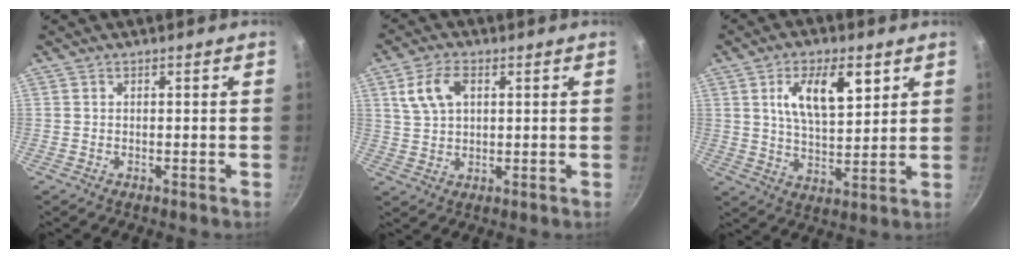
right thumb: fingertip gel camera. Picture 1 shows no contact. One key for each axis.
{"total": 7.2, "fx": 2.5, "fy": 4.3, "fz": 5.1, "tx": -0.100, "ty": 0.004, "tz": 0.052}
{"total": 11.9, "fx": 4.7, "fy": 5.6, "fz": 9.4, "tx": -0.143, "ty": -0.018, "tz": 0.087}